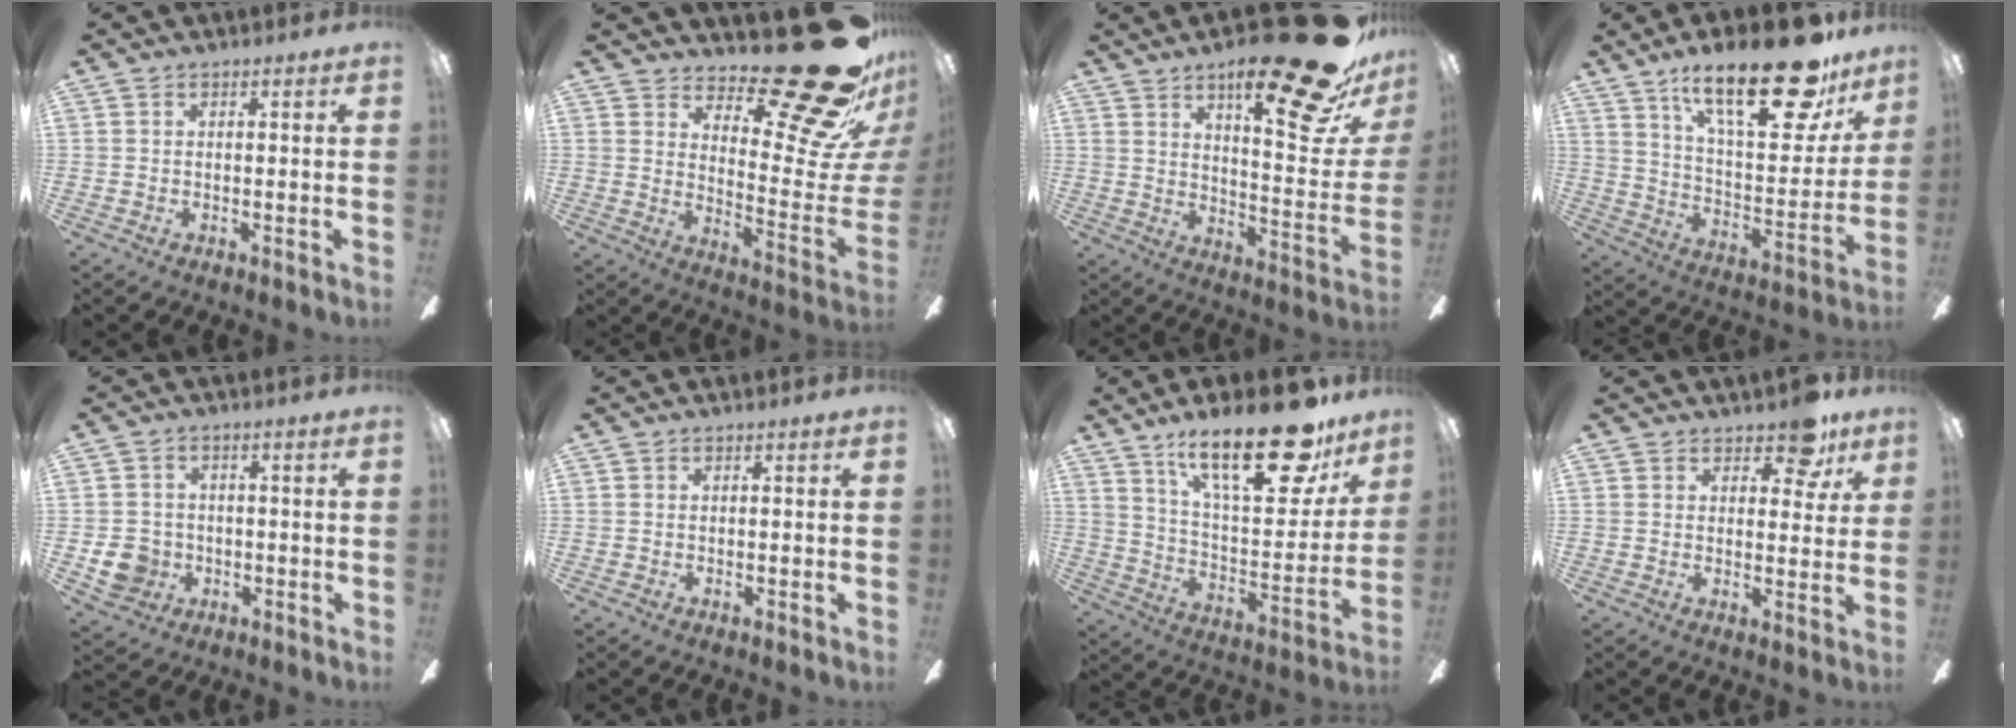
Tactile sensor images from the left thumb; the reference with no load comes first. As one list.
[{"total": 27.2, "force": [17.8, 9.1, 18.4], "torque": [-0.201, -0.136, 0.297]}, {"total": 26.4, "force": [17.2, 6.8, 18.8], "torque": [-0.262, -0.109, 0.271]}, {"total": 27.3, "force": [18.2, 9.1, 18.2], "torque": [-0.268, -0.109, 0.296]}, {"total": 7.0, "force": [-1.5, 6.5, 2.3], "torque": [-0.057, 0.011, -0.026]}, {"total": 0.0}, {"total": 26.8, "force": [17.8, 9.3, 17.7], "torque": [-0.258, -0.107, 0.292]}, {"total": 8.5, "force": [5.7, 4.2, 4.8], "torque": [-0.043, -0.026, 0.096]}]